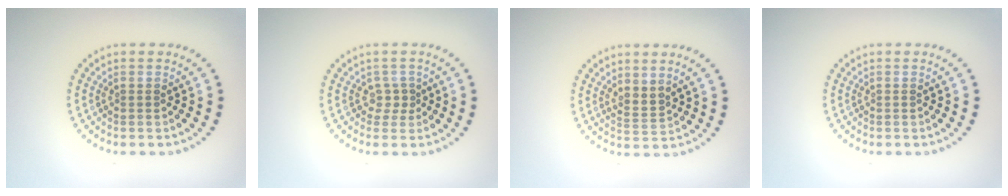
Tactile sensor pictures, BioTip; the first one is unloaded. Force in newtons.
{"total": 1.4, "press": 1.1, "slide": 0.9}
{"total": 1.8, "press": 1.3, "slide": 1.3}
{"total": 0.0}